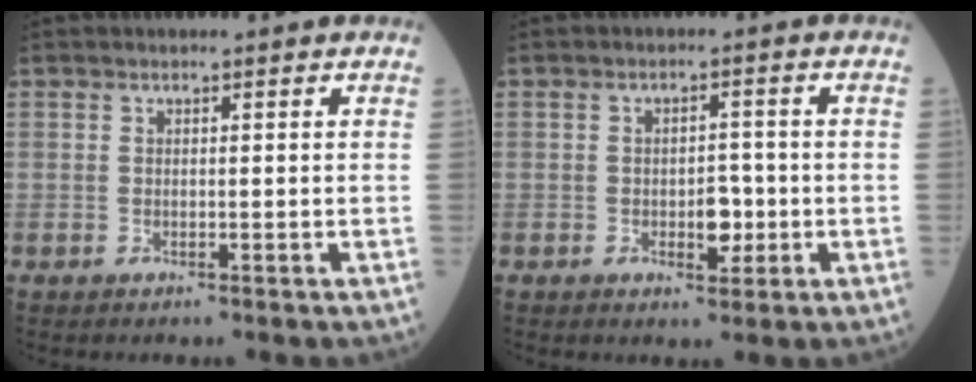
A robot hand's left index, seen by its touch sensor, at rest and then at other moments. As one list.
[{"total": 3.3, "force": [-1.0, 1.8, 2.5], "torque": [-0.029, 0.000, -0.011]}]